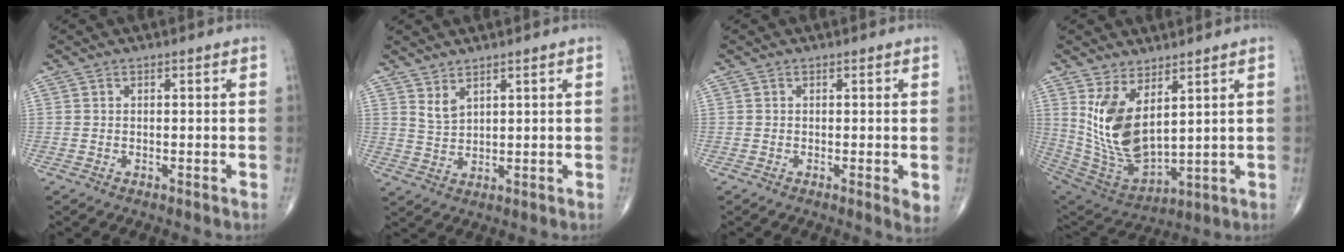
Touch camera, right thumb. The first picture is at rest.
{"total": 3.0, "force": [2.3, 1.1, 1.6], "torque": [-0.027, -0.023, 0.051]}
{"total": 2.2, "force": [-0.2, 0.4, 2.1], "torque": [-0.030, -0.008, -0.008]}
{"total": 14.2, "force": [4.8, 6.9, 11.5], "torque": [-0.211, -0.034, 0.118]}